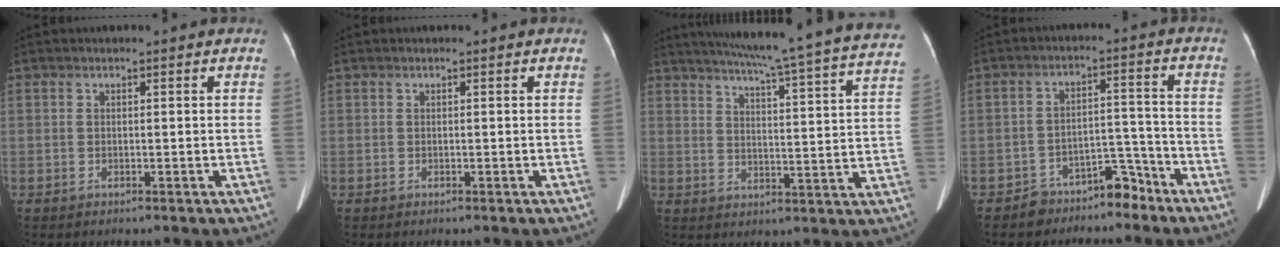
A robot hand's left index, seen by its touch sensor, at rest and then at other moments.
{"total": 0.0}
{"total": 27.0, "force": [23.8, -0.4, 12.7], "torque": [-0.197, -0.057, 0.288]}
{"total": 5.9, "force": [-5.3, 2.6, 0.9], "torque": [0.000, 0.019, -0.080]}